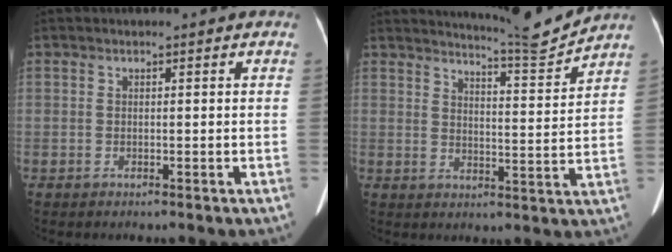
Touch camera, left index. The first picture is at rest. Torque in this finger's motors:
{"motor_torque": [0.04, -0.36, -0.03, 0.04]}